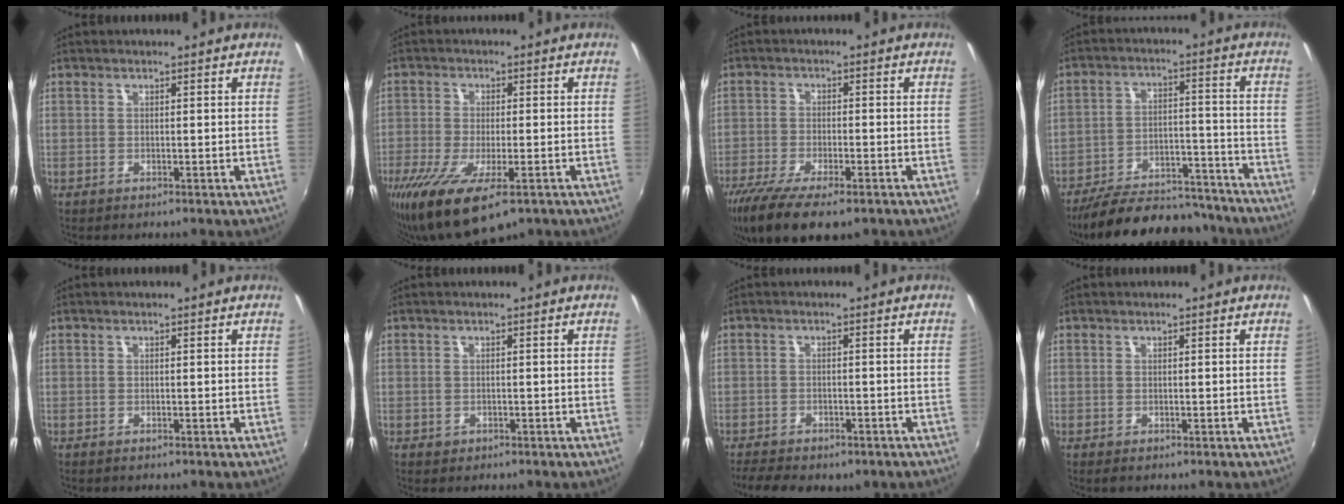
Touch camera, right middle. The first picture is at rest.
{"total": 13.2, "force": [-7.8, 4.5, 9.7], "torque": [-0.209, -0.055, -0.131]}
{"total": 14.4, "force": [-10.0, 4.6, 9.3], "torque": [-0.201, -0.056, -0.170]}
{"total": 22.0, "force": [-19.2, 7.1, 8.0], "torque": [-0.159, 0.016, -0.256]}
{"total": 0.0}
{"total": 0.8, "force": [-0.5, 0.7, 0.2], "torque": [-0.005, -0.003, -0.004]}
{"total": 8.7, "force": [-6.6, 3.6, 4.3], "torque": [-0.105, -0.026, -0.098]}
{"total": 0.0}